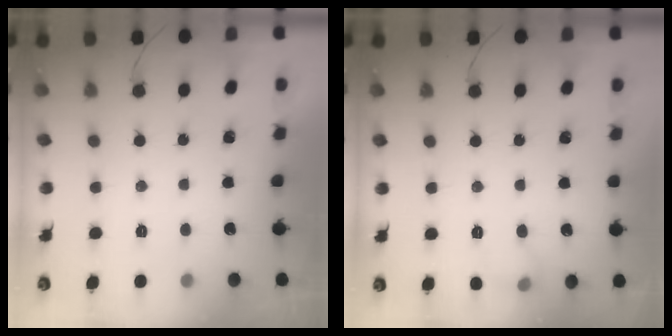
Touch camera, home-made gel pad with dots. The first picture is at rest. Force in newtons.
{"total": 6.9, "press": 6.5, "slide": 2.1}